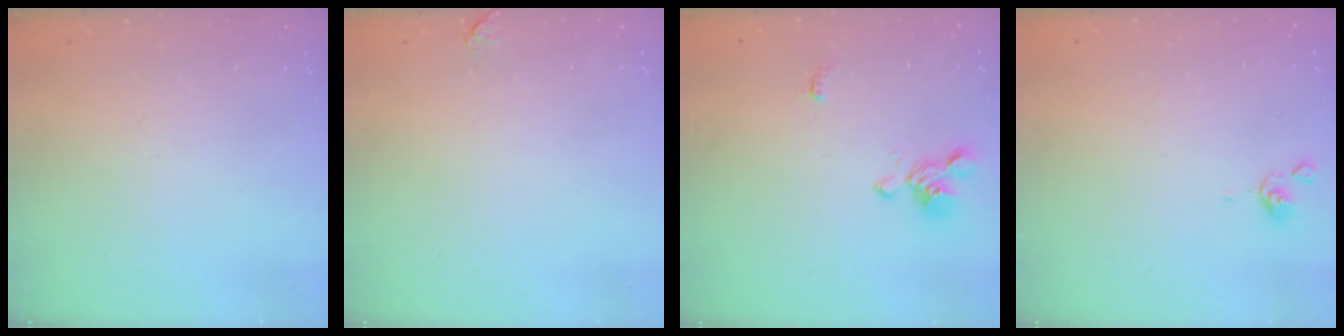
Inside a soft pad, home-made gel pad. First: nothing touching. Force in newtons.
{"total": 1.4, "press": 1.3, "slide": 0.5}
{"total": 1.3, "press": 0.8, "slide": 1.0}
{"total": 0.0}